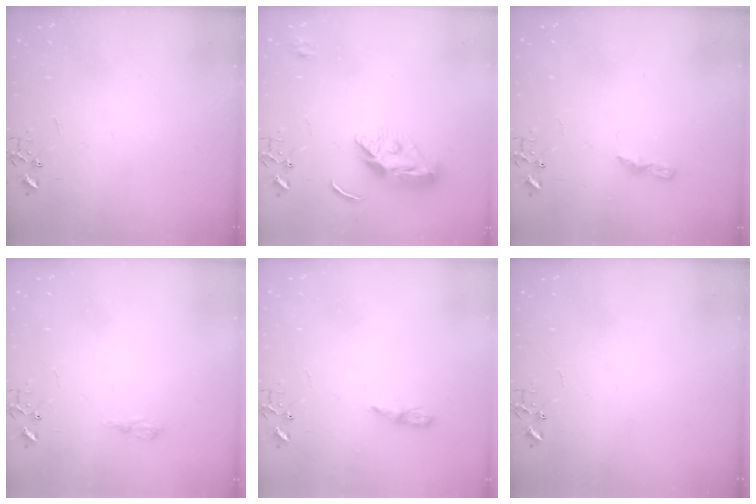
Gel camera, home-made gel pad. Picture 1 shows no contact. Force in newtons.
{"total": 11.3, "press": 11.3, "slide": 0.7}
{"total": 5.3, "press": 5.3, "slide": 0.6}
{"total": 6.5, "press": 6.5, "slide": 0.9}
{"total": 5.1, "press": 5.1, "slide": 0.6}
{"total": 0.0}